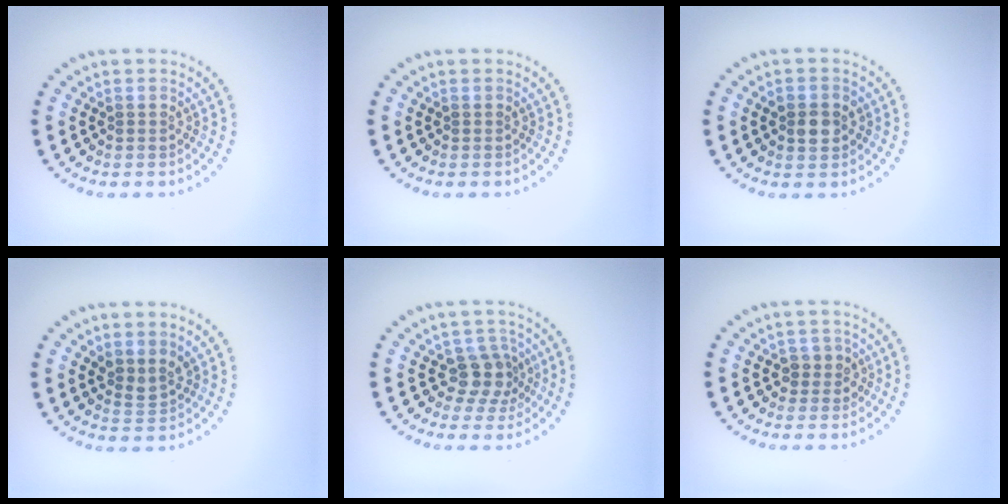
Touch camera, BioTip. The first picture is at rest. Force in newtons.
{"total": 0.0}
{"total": 2.3, "press": 2.3, "slide": 0.3}
{"total": 1.7, "press": 1.3, "slide": 1.0}
{"total": 2.7, "press": 2.1, "slide": 1.7}
{"total": 1.6, "press": 1.4, "slide": 0.8}